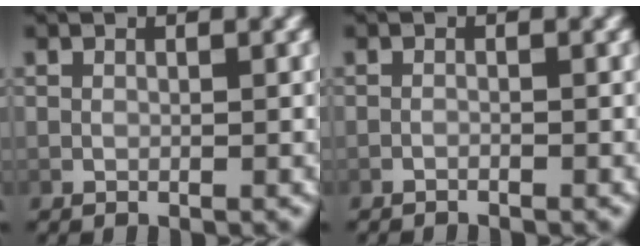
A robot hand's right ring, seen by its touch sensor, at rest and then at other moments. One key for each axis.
{"total": 1.1, "fx": -1.1, "fy": 0.1, "fz": 0.0, "tx": -0.006, "ty": -0.002, "tz": -0.018}